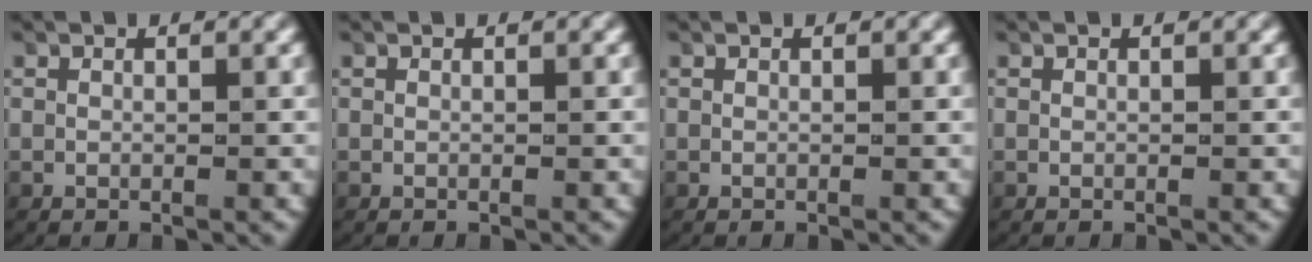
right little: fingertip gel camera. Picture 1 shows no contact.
{"total": 0.0}
{"total": 0.0}
{"total": 0.0}